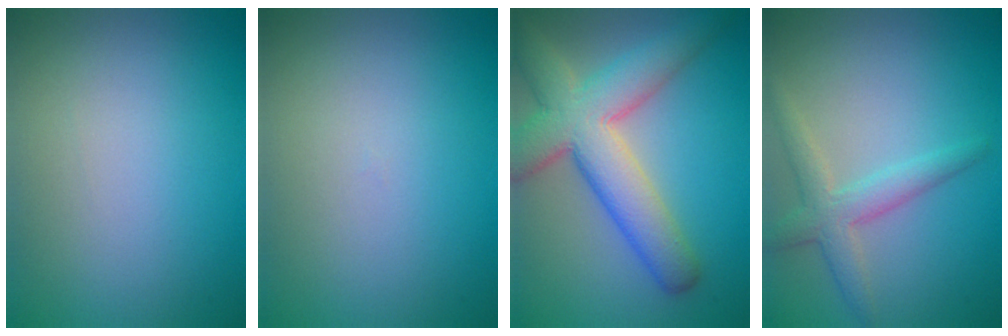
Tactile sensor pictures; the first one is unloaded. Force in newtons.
{"total": 0.0}
{"total": 8.6, "press": 8.6, "slide": 0.6}
{"total": 3.0, "press": 3.0, "slide": 0.1}